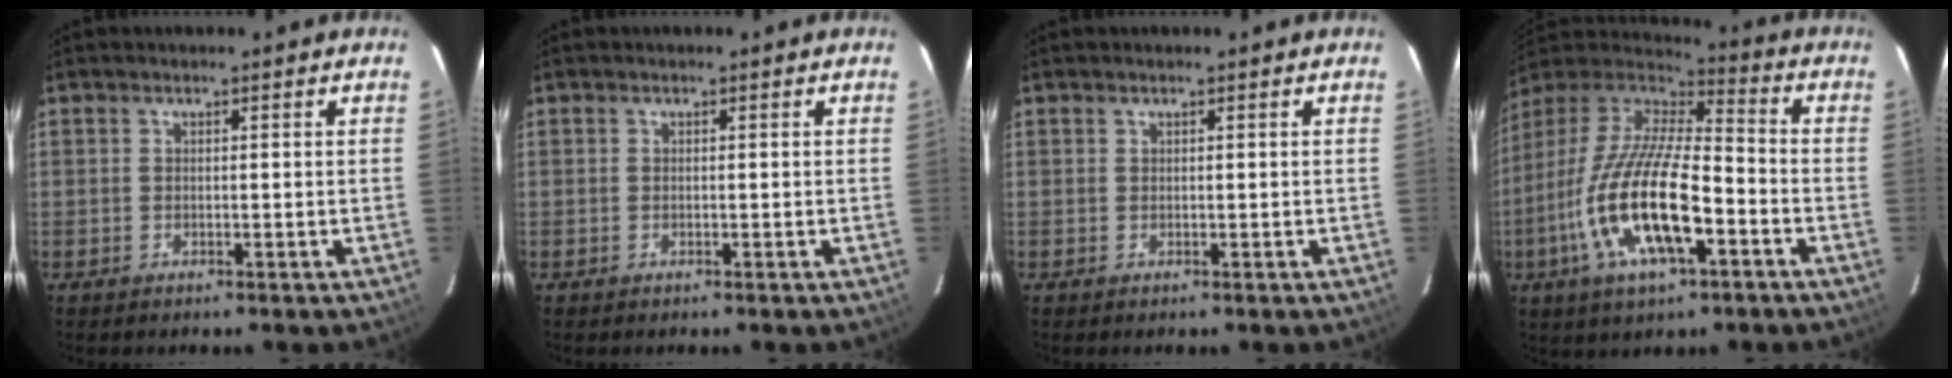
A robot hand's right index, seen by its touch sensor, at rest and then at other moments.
{"total": 0.0}
{"total": 0.0}
{"total": 20.5, "force": [-7.3, 6.9, 18.0], "torque": [-0.361, -0.023, -0.140]}